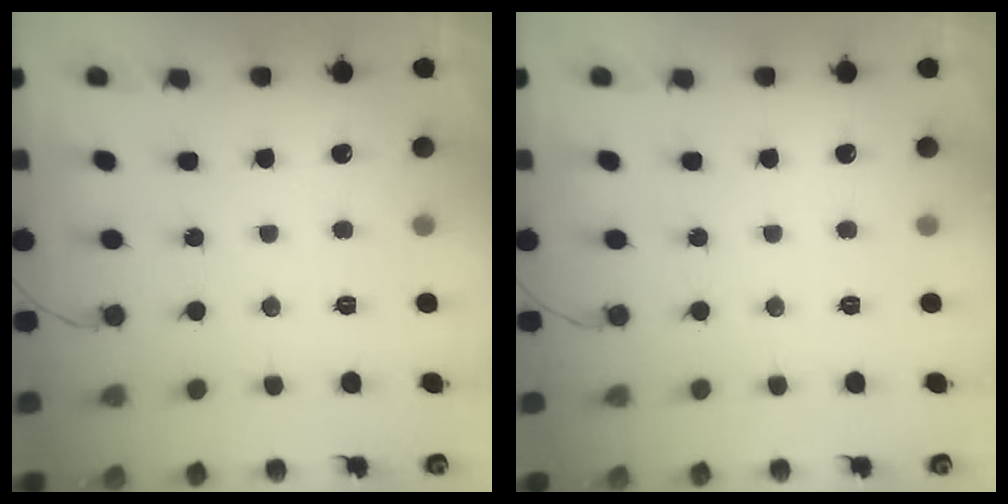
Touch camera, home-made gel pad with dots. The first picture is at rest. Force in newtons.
{"total": 0.0}